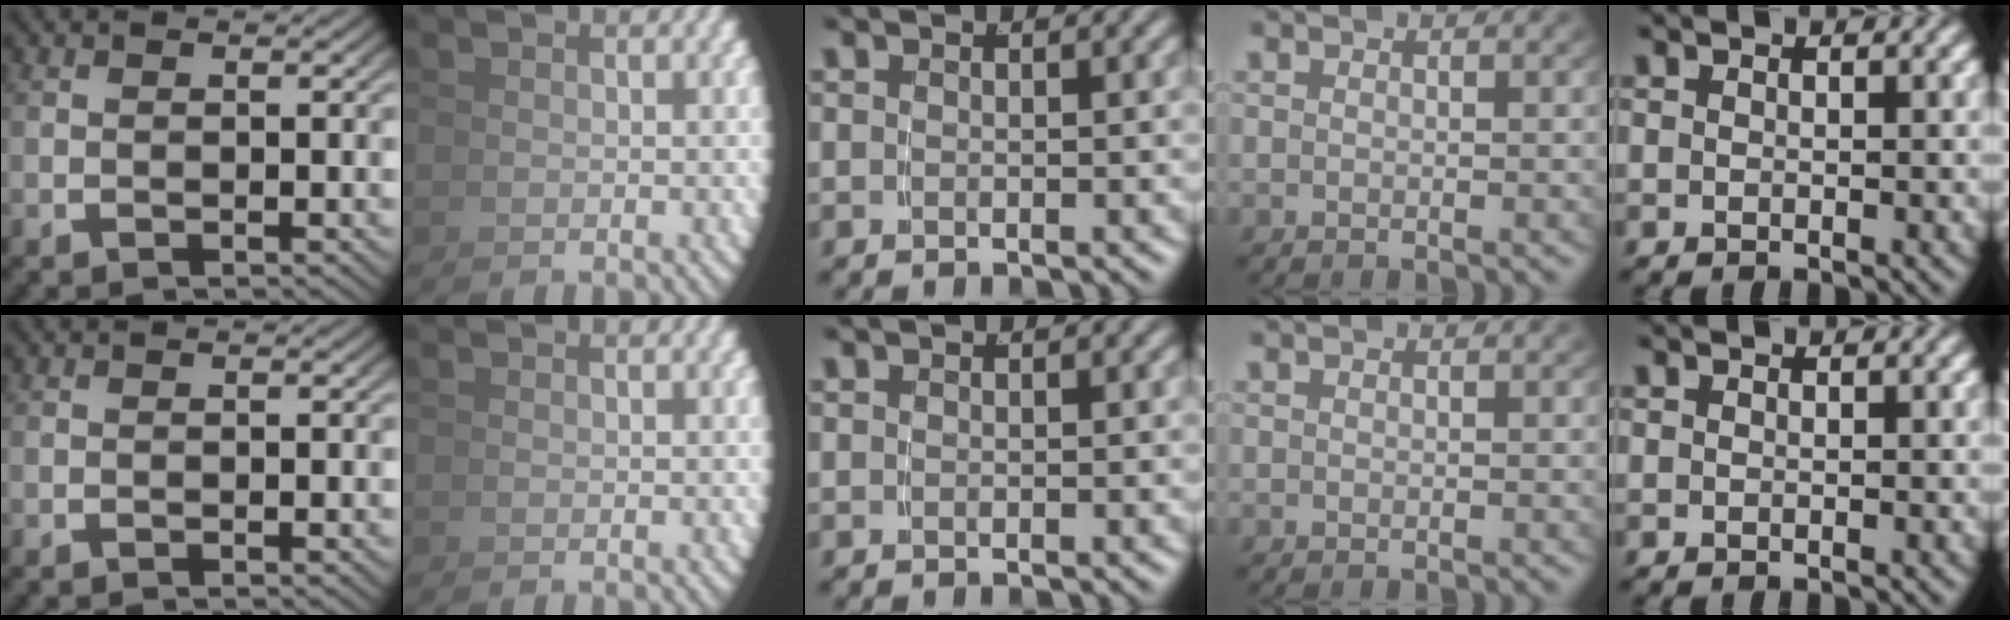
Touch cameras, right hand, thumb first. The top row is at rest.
{}